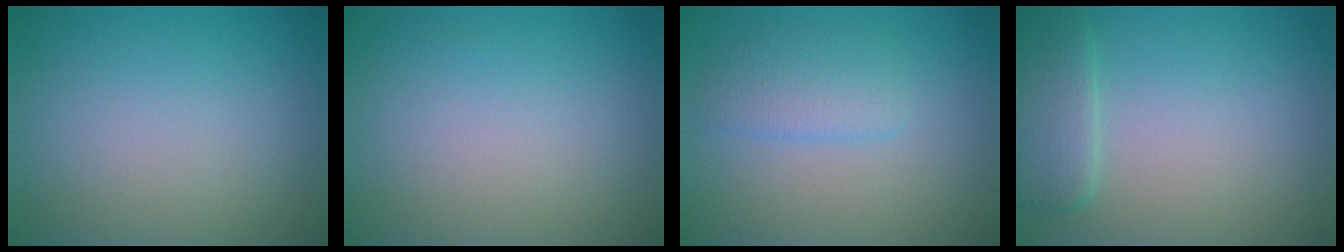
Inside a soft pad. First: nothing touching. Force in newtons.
{"total": 0.0}
{"total": 2.4, "press": 2.4, "slide": 0.1}
{"total": 2.4, "press": 1.7, "slide": 1.7}